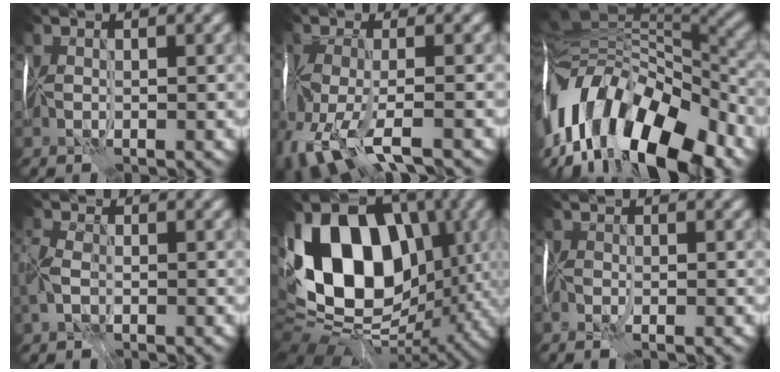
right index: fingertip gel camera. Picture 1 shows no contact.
{"total": 6.5, "force": [-4.0, 2.2, 4.5], "torque": [-0.112, -0.013, -0.075]}
{"total": 15.8, "force": [-7.4, 7.4, 11.8], "torque": [-0.212, -0.005, -0.127]}
{"total": 1.7, "force": [-0.7, 1.3, 0.9], "torque": [-0.042, 0.008, -0.021]}
{"total": 15.8, "force": [0.9, 11.1, 11.2], "torque": [-0.196, 0.013, -0.003]}
{"total": 1.9, "force": [-1.1, 0.7, 1.3], "torque": [-0.016, -0.001, -0.017]}